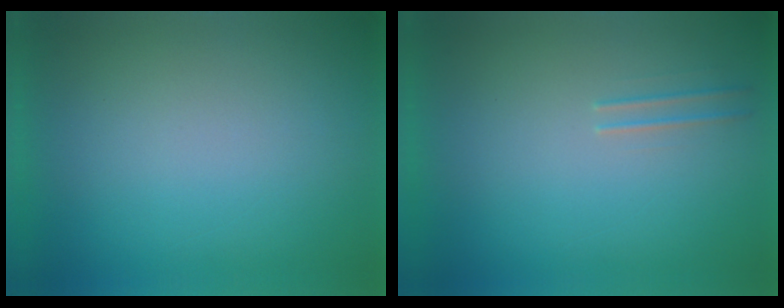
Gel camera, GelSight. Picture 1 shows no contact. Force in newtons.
{"total": 1.5}